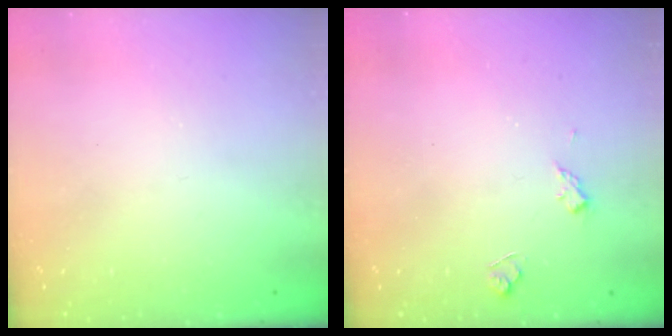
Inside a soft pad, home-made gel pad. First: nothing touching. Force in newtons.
{"total": 4.2, "press": 4.1, "slide": 0.4}